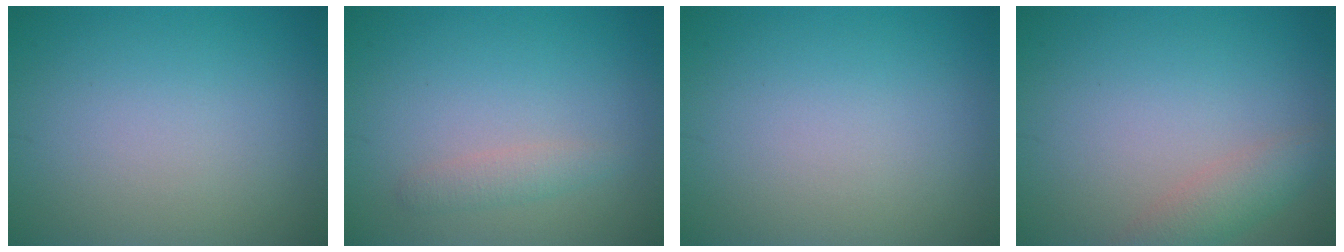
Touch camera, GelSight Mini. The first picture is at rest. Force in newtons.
{"total": 1.4, "press": 1.4, "slide": 0.0}
{"total": 0.0}
{"total": 2.5, "press": 2.5, "slide": 0.2}